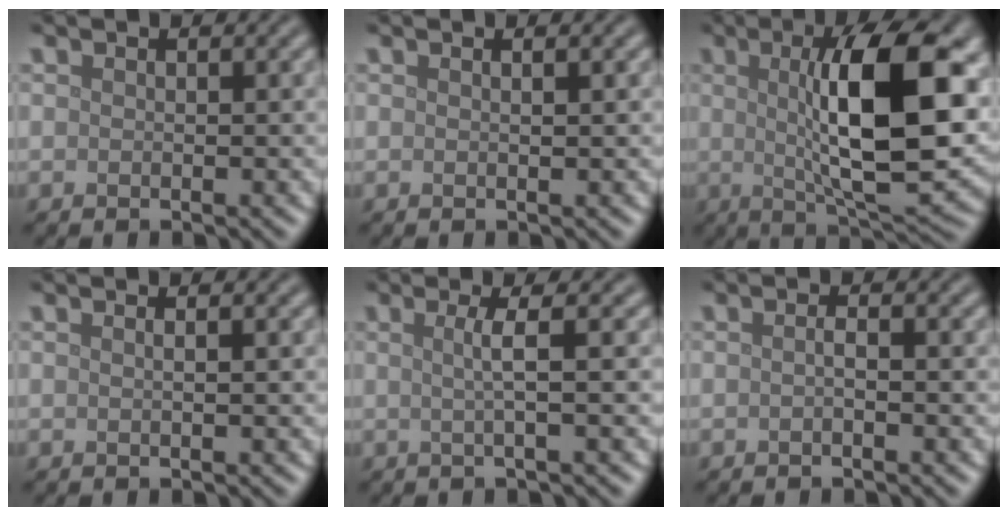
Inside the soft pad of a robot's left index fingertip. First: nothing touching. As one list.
[{"total": 0.7, "force": [0.3, 0.2, 0.5], "torque": [-0.002, 0.003, 0.002]}, {"total": 12.8, "force": [1.8, 3.7, 12.1], "torque": [-0.171, 0.003, 0.030]}, {"total": 0.8, "force": [0.2, 0.3, 0.7], "torque": [-0.007, 0.001, -0.005]}, {"total": 2.4, "force": [0.2, 0.5, 2.4], "torque": [-0.041, 0.005, -0.004]}, {"total": 0.8, "force": [-0.2, 0.1, 0.8], "torque": [-0.014, 0.001, -0.005]}]